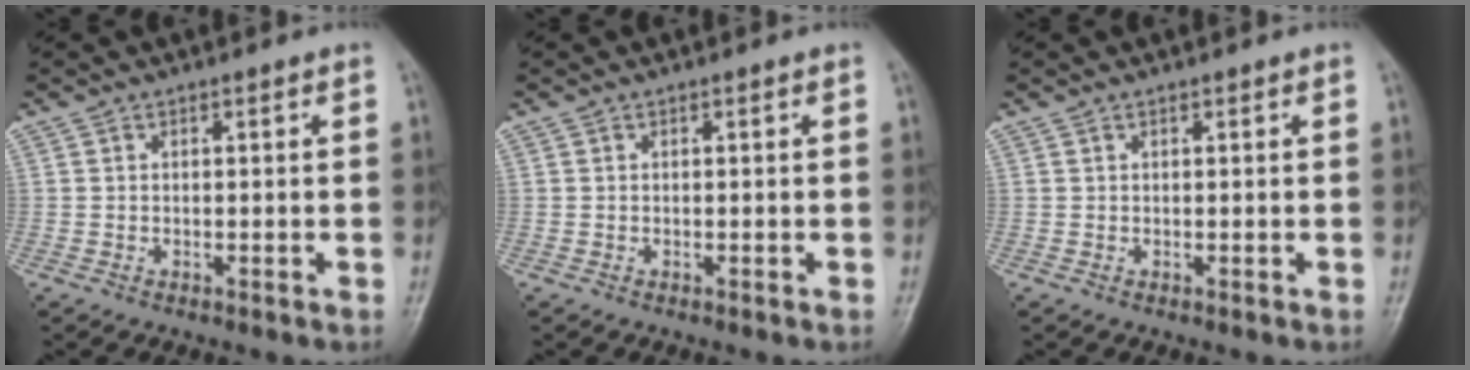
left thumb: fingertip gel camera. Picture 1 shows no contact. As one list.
[{"total": 0.0}, {"total": 0.0}]